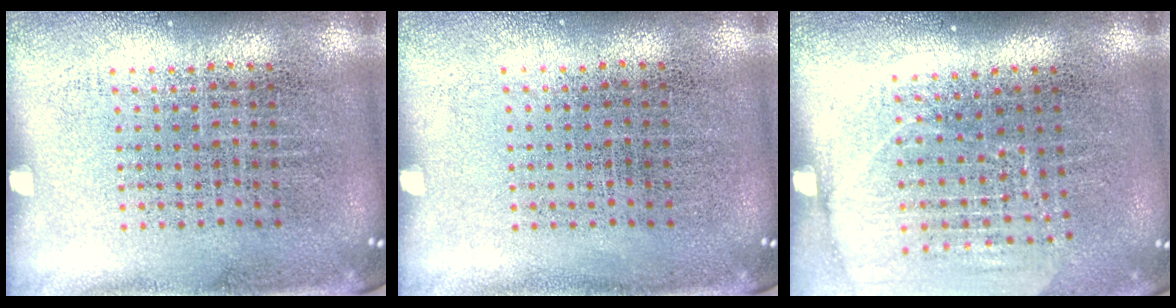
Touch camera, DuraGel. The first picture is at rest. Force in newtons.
{"total": 0.0}
{"total": 1.7, "press": 1.5, "slide": 0.8}